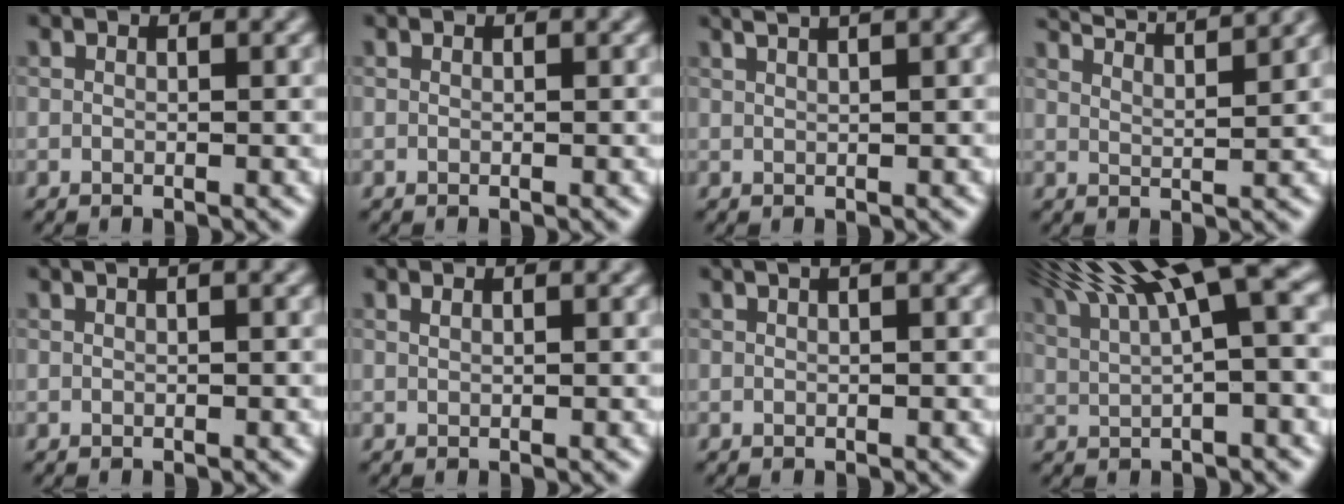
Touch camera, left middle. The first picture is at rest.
{"total": 0.0}
{"total": 5.6, "force": [3.5, 2.1, 3.8], "torque": [-0.026, 0.037, 0.018]}
{"total": 8.5, "force": [7.1, 2.1, 4.3], "torque": [-0.043, 0.031, 0.062]}
{"total": 2.6, "force": [1.1, 1.1, 2.1], "torque": [-0.012, 0.005, 0.004]}
{"total": 0.5, "force": [0.4, 0.2, 0.3], "torque": [-0.005, 0.001, 0.006]}
{"total": 3.4, "force": [1.6, 1.5, 2.6], "torque": [-0.014, 0.016, 0.004]}
{"total": 11.2, "force": [5.8, 2.8, 9.2], "torque": [-0.148, 0.030, 0.100]}